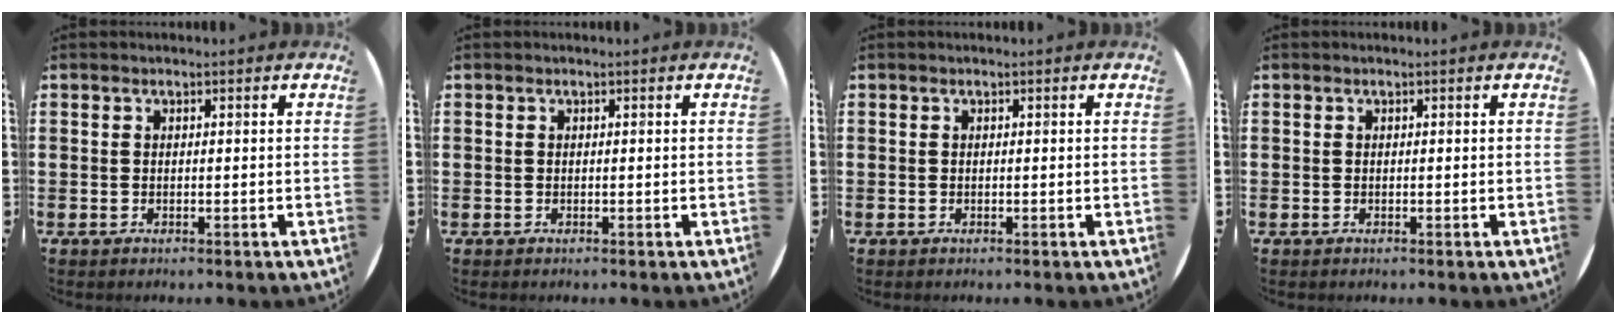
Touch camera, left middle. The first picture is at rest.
{"total": 0.0}
{"total": 0.0}
{"total": 0.0}